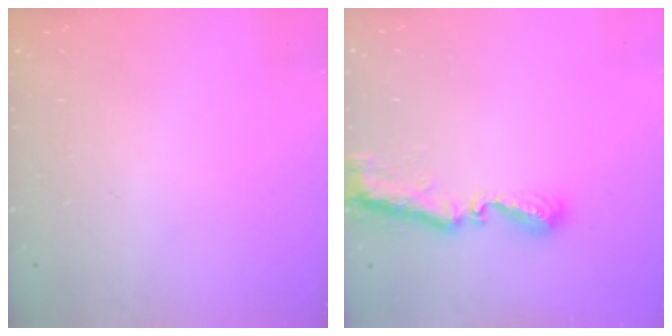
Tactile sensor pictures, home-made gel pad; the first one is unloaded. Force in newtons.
{"total": 8.8, "press": 8.8, "slide": 0.7}